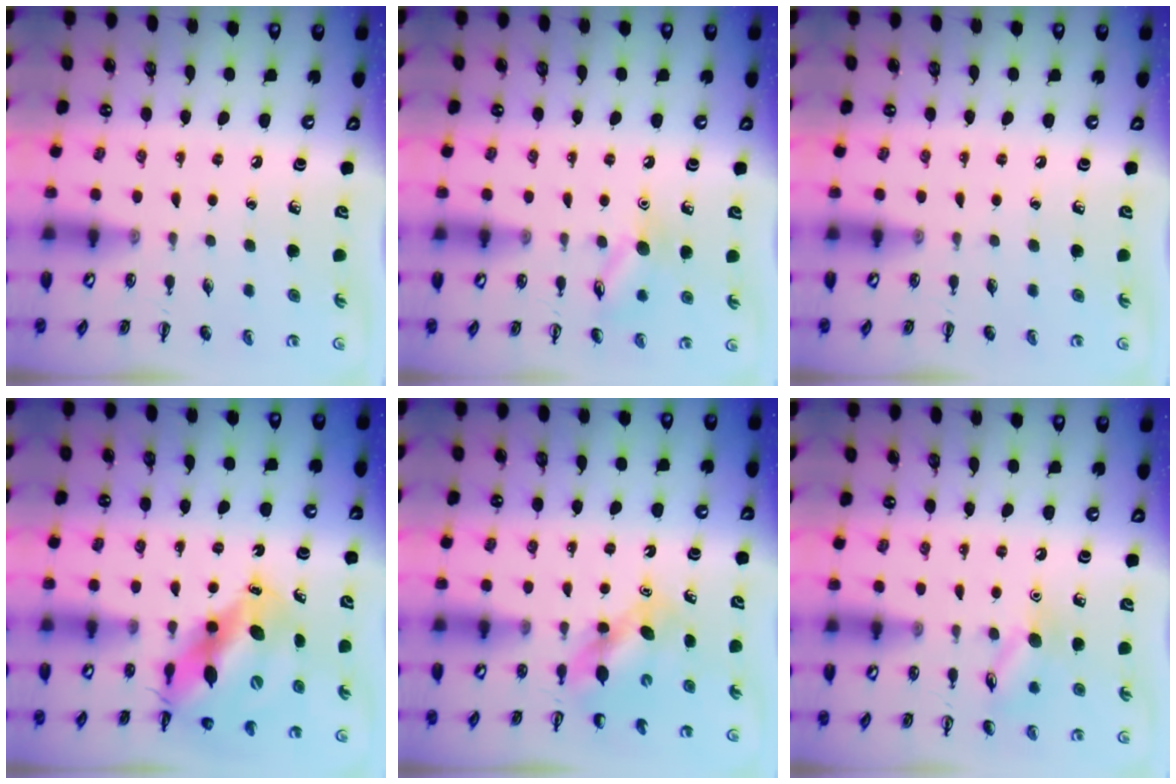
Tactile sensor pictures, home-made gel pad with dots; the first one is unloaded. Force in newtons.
{"total": 9.5, "press": 9.5, "slide": 0.8}
{"total": 0.0}
{"total": 10.7, "press": 10.5, "slide": 2.3}
{"total": 5.6, "press": 5.6, "slide": 0.8}
{"total": 9.5, "press": 9.5, "slide": 0.8}